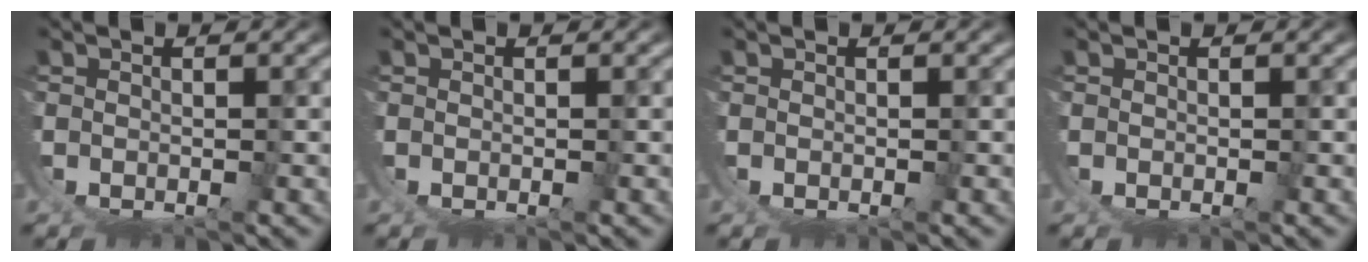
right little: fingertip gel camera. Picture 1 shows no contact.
{"total": 0.0}
{"total": 0.0}
{"total": 0.0}